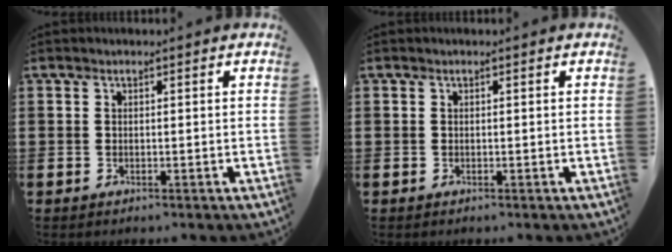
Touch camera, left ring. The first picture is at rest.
{"total": 0.0}